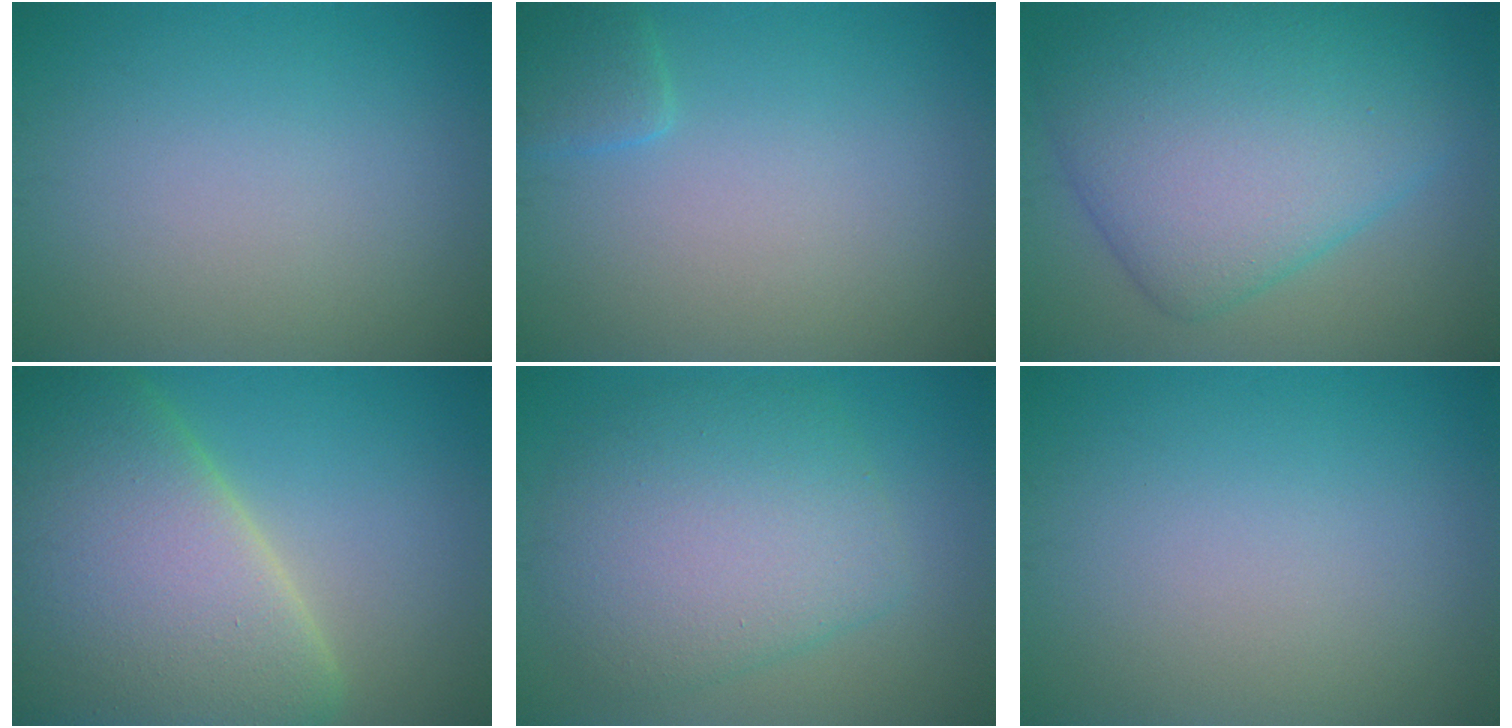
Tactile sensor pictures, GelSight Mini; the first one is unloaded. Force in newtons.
{"total": 1.6, "press": 1.6, "slide": 0.1}
{"total": 10.8, "press": 10.8, "slide": 0.1}
{"total": 14.2, "press": 14.2, "slide": 0.8}
{"total": 7.0, "press": 7.0, "slide": 0.2}
{"total": 0.0}